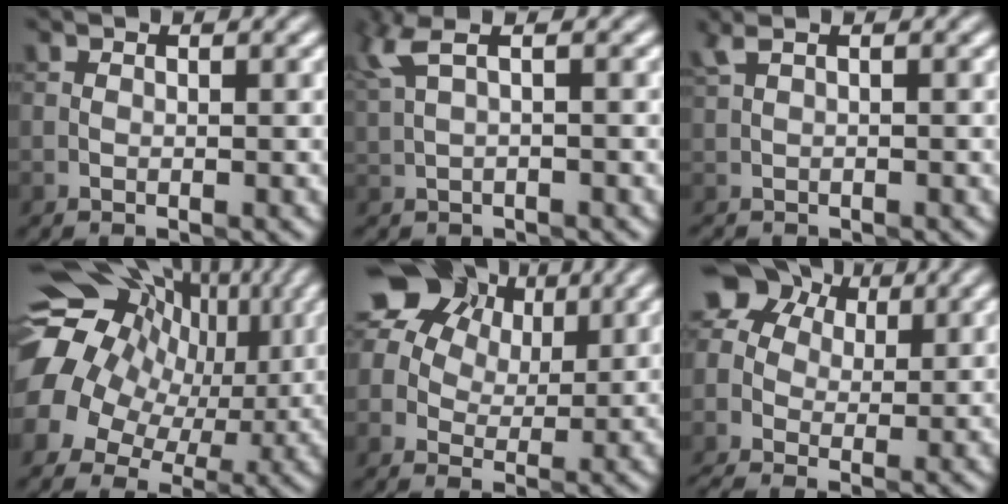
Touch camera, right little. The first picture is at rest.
{"total": 2.3, "force": [1.3, 0.5, 1.9], "torque": [-0.043, 0.008, 0.030]}
{"total": 0.5, "force": [0.2, 0.1, 0.5], "torque": [-0.011, -0.001, 0.007]}
{"total": 15.3, "force": [2.7, 12.6, 8.2], "torque": [-0.153, 0.014, 0.037]}
{"total": 10.7, "force": [5.2, 7.1, 6.1], "torque": [-0.095, 0.037, 0.071]}
{"total": 7.2, "force": [1.8, 5.6, 4.1], "torque": [-0.086, 0.033, 0.019]}